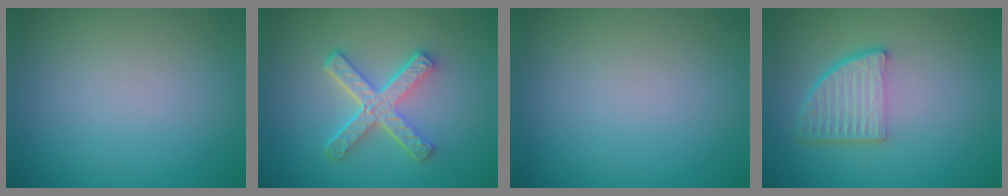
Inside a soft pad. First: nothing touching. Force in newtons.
{"total": 5.0, "press": 3.8, "slide": 3.3}
{"total": 0.0}
{"total": 4.7, "press": 3.3, "slide": 3.3}